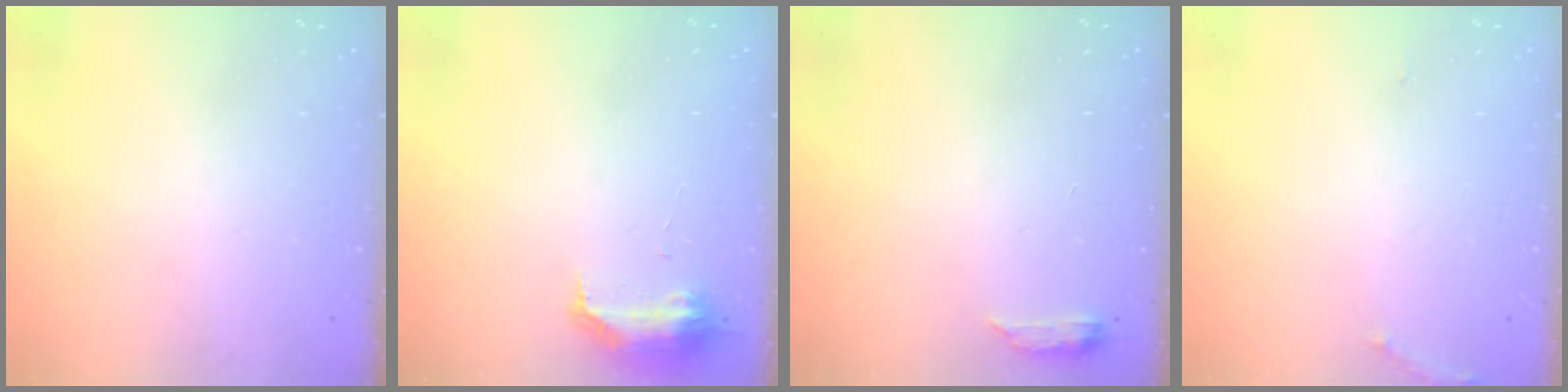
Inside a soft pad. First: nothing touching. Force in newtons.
{"total": 8.5, "press": 8.4, "slide": 0.9}
{"total": 3.5, "press": 3.5, "slide": 0.6}
{"total": 5.2, "press": 4.9, "slide": 1.8}